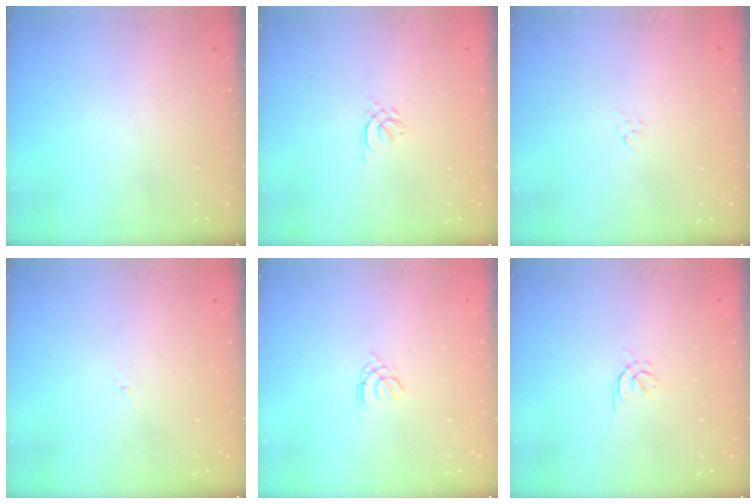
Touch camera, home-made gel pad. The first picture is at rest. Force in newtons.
{"total": 1.6, "press": 1.5, "slide": 0.5}
{"total": 2.3, "press": 2.2, "slide": 0.6}
{"total": 1.2, "press": 1.1, "slide": 0.2}
{"total": 1.4, "press": 1.4, "slide": 0.3}
{"total": 2.1, "press": 2.0, "slide": 0.6}